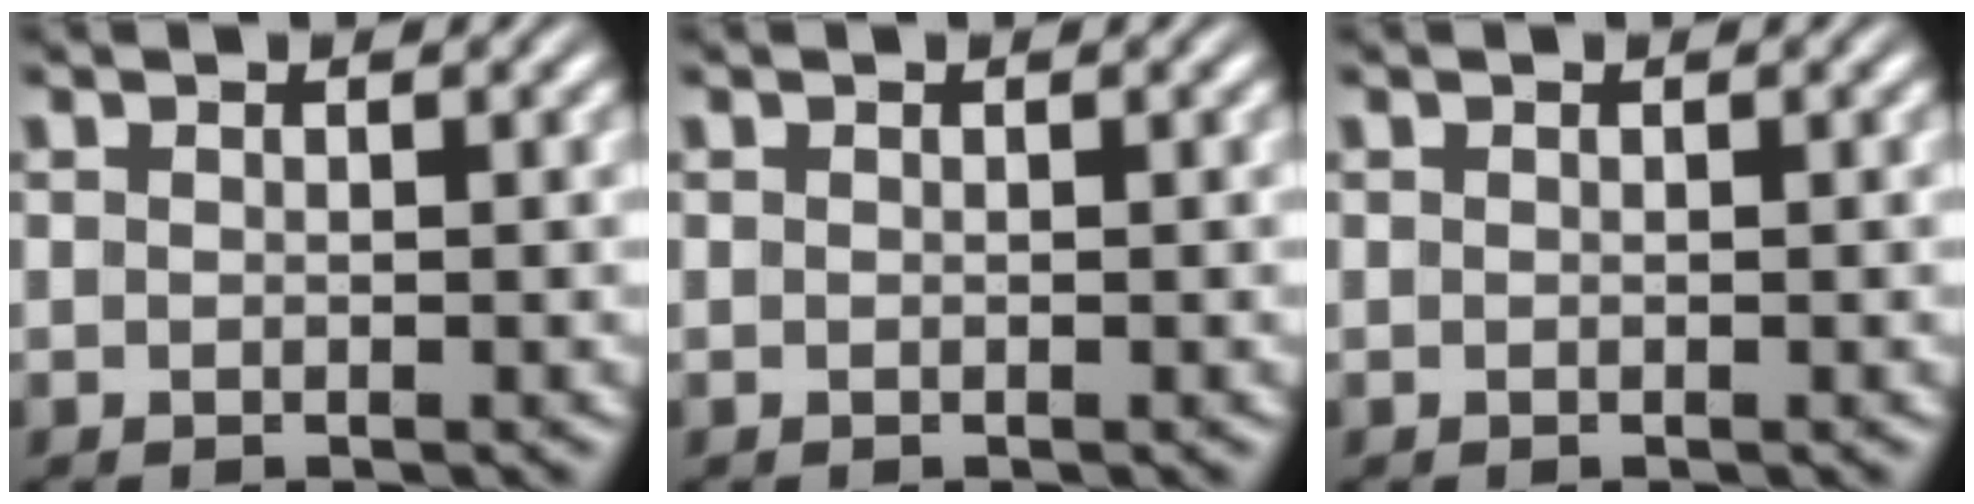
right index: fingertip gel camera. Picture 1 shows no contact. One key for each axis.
{"total": 0.0}
{"total": 0.0}